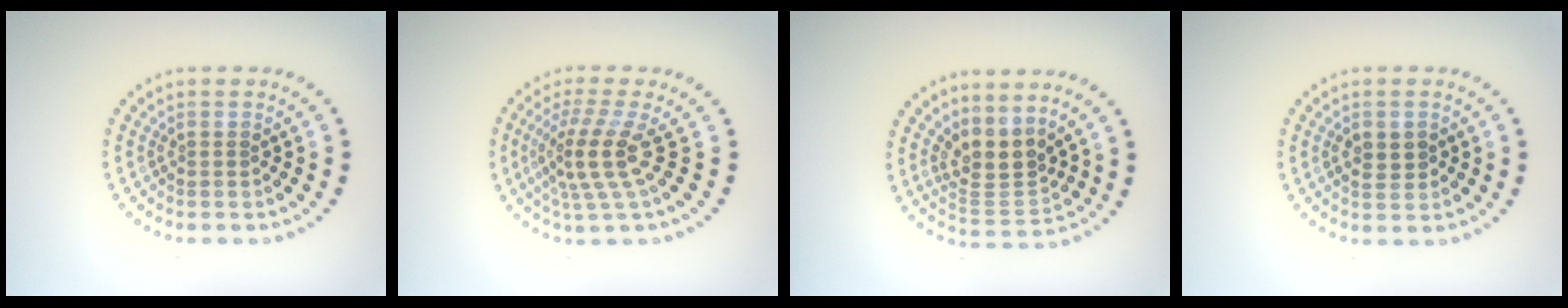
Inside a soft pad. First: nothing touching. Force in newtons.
{"total": 3.9, "press": 2.7, "slide": 2.9}
{"total": 3.4, "press": 2.8, "slide": 1.9}
{"total": 1.5, "press": 1.5, "slide": 0.1}